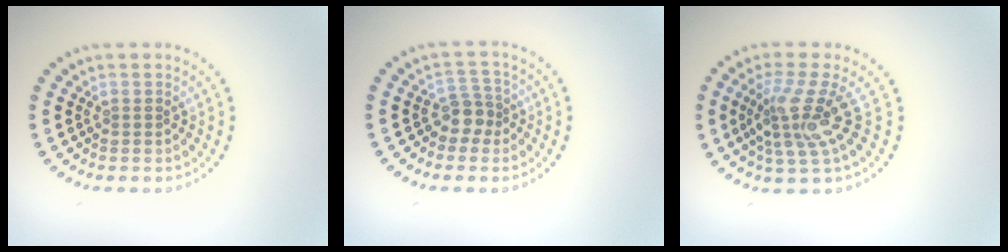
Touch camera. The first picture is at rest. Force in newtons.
{"total": 2.0, "press": 1.7, "slide": 1.1}
{"total": 4.0, "press": 3.1, "slide": 2.5}